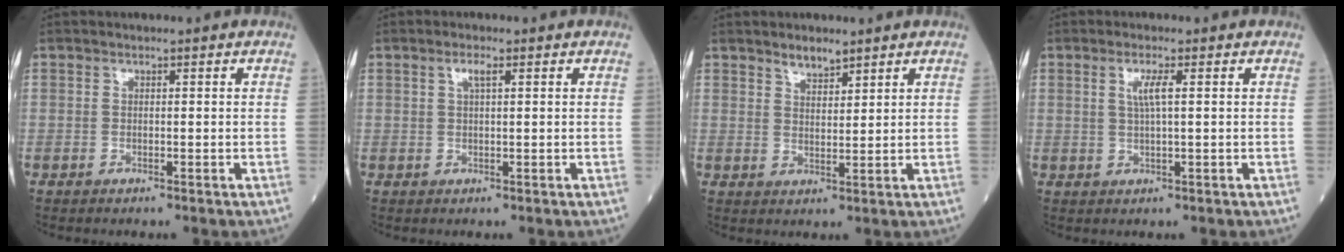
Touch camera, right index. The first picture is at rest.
{"total": 1.8, "force": [0.8, 0.2, 1.6], "torque": [-0.033, 0.003, 0.014]}
{"total": 2.9, "force": [2.4, 0.9, 1.2], "torque": [-0.023, -0.002, 0.044]}
{"total": 2.8, "force": [0.8, -0.1, 2.7], "torque": [-0.056, 0.001, 0.015]}